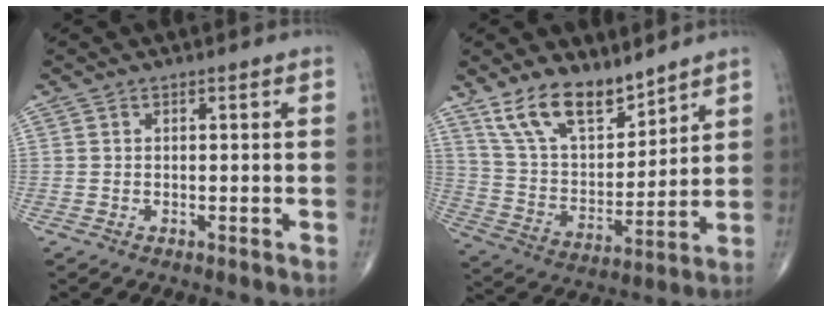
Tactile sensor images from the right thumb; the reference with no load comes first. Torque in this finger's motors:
{"motor_torque": [-1.10, 1.48, 0.69, 1.08, 0.08]}